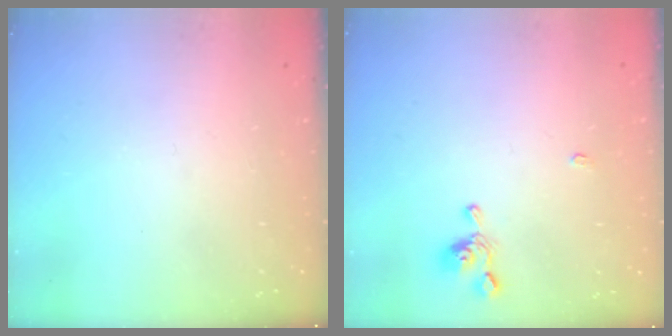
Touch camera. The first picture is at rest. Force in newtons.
{"total": 2.6, "press": 2.6, "slide": 0.3}